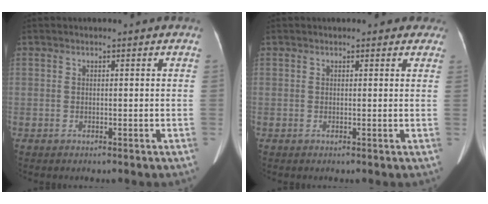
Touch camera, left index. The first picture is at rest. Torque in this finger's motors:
{"motor_torque": [0.15, -0.20, 0.01, 0.04]}